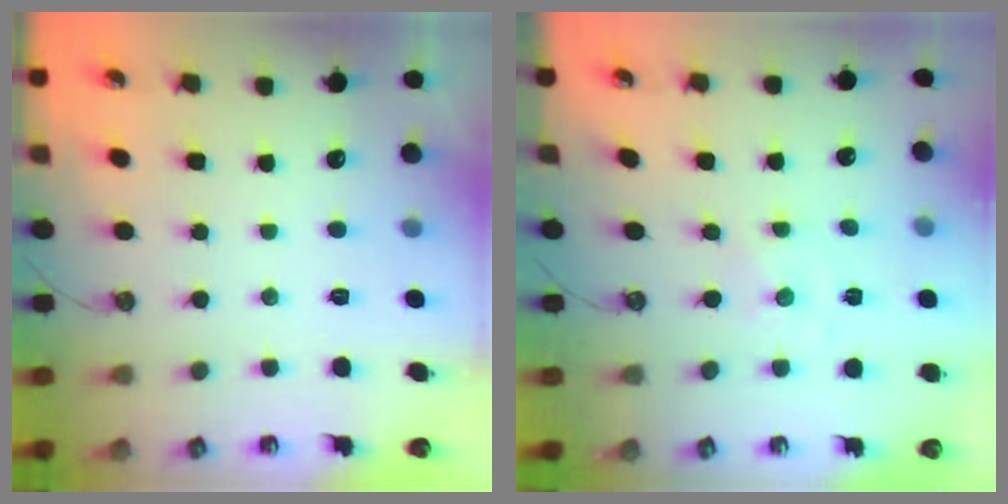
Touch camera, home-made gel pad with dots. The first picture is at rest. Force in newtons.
{"total": 0.0}